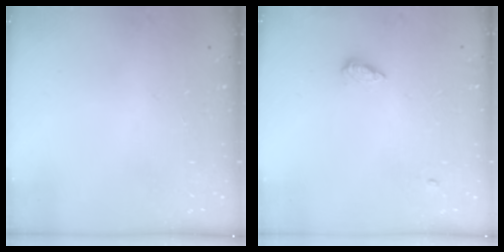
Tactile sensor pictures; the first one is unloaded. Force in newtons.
{"total": 5.2, "press": 5.1, "slide": 1.0}